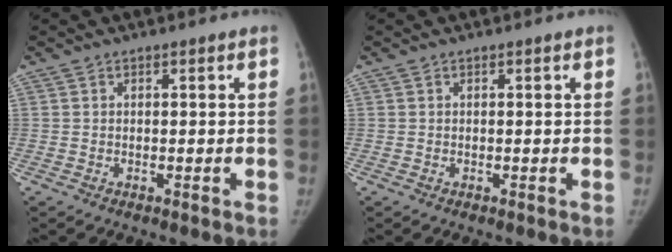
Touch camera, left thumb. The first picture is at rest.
{"total": 0.0}